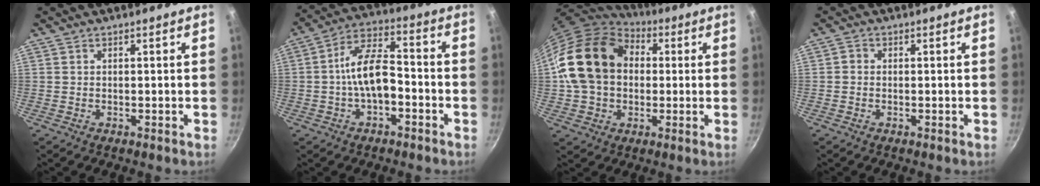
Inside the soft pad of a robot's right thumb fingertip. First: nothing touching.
{"total": 10.6, "force": [-2.7, 5.7, 8.5], "torque": [-0.129, 0.050, -0.053]}
{"total": 18.8, "force": [2.3, 14.4, 11.9], "torque": [-0.197, 0.033, 0.034]}
{"total": 0.9, "force": [-0.3, 0.8, 0.4], "torque": [-0.004, 0.004, -0.009]}